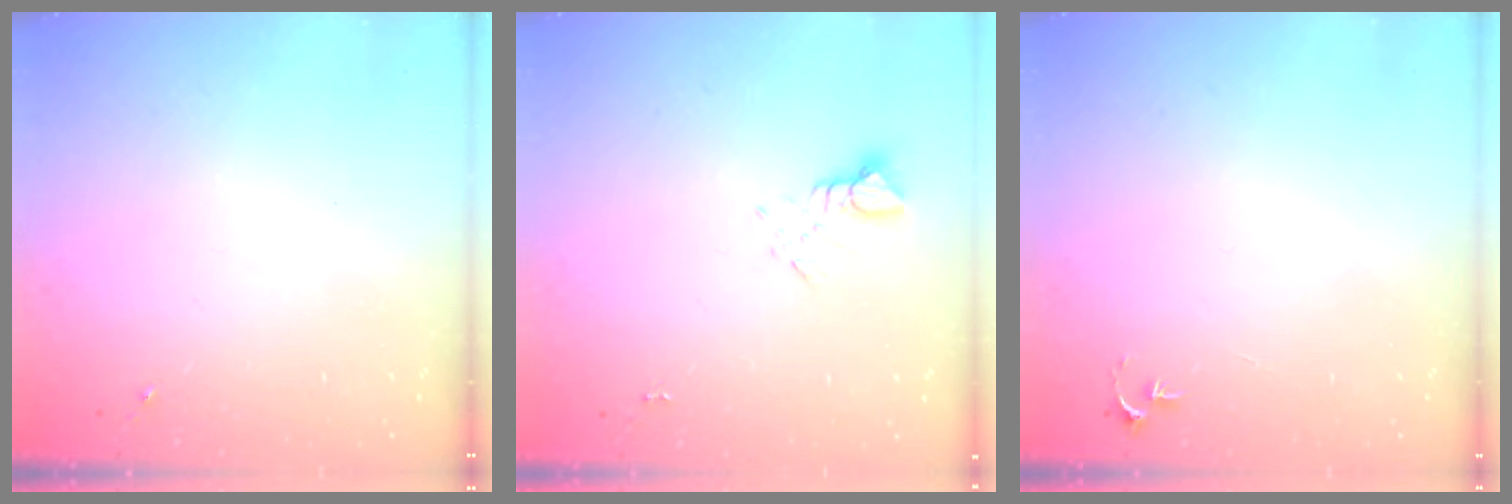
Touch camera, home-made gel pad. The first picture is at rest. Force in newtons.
{"total": 3.8, "press": 3.8, "slide": 0.4}
{"total": 2.7, "press": 2.7, "slide": 0.3}